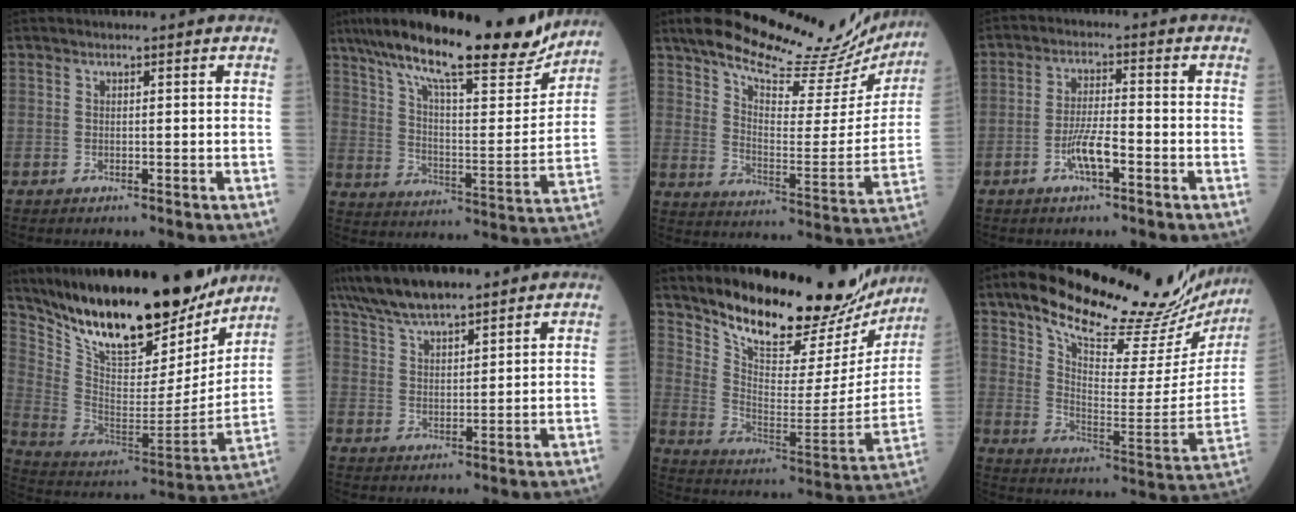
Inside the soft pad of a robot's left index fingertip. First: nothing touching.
{"total": 23.7, "force": [19.2, 3.9, 13.4], "torque": [-0.227, 0.008, 0.288]}
{"total": 24.0, "force": [21.1, 5.3, 10.2], "torque": [-0.155, -0.028, 0.282]}
{"total": 5.2, "force": [-2.4, 1.0, 4.5], "torque": [-0.092, 0.001, -0.047]}
{"total": 25.7, "force": [21.2, 7.0, 12.6], "torque": [-0.223, -0.028, 0.336]}
{"total": 9.5, "force": [8.1, 1.7, 4.6], "torque": [-0.093, 0.024, 0.152]}
{"total": 24.0, "force": [21.2, 7.0, 8.7], "torque": [-0.134, -0.053, 0.300]}
{"total": 27.7, "force": [23.6, 5.4, 13.4], "torque": [-0.214, -0.053, 0.317]}